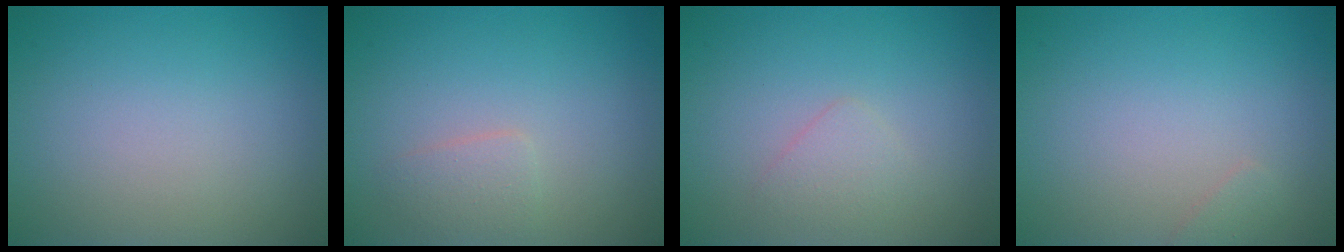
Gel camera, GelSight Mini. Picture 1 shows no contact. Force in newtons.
{"total": 1.4, "press": 1.4, "slide": 0.1}
{"total": 1.3, "press": 1.3, "slide": 0.1}
{"total": 0.6, "press": 0.6, "slide": 0.1}